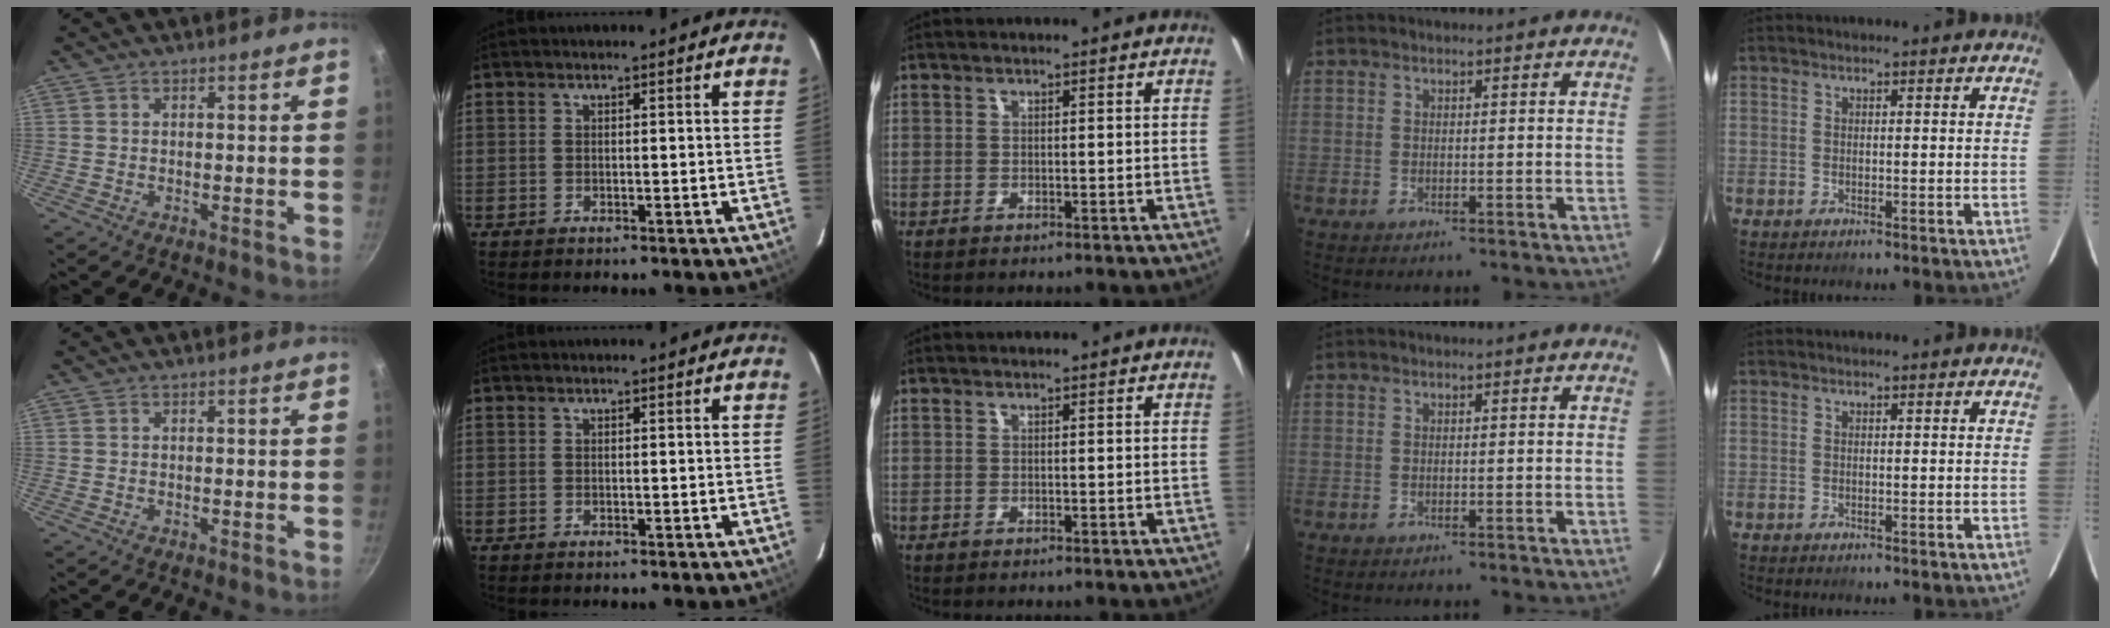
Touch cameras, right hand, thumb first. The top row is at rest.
{}